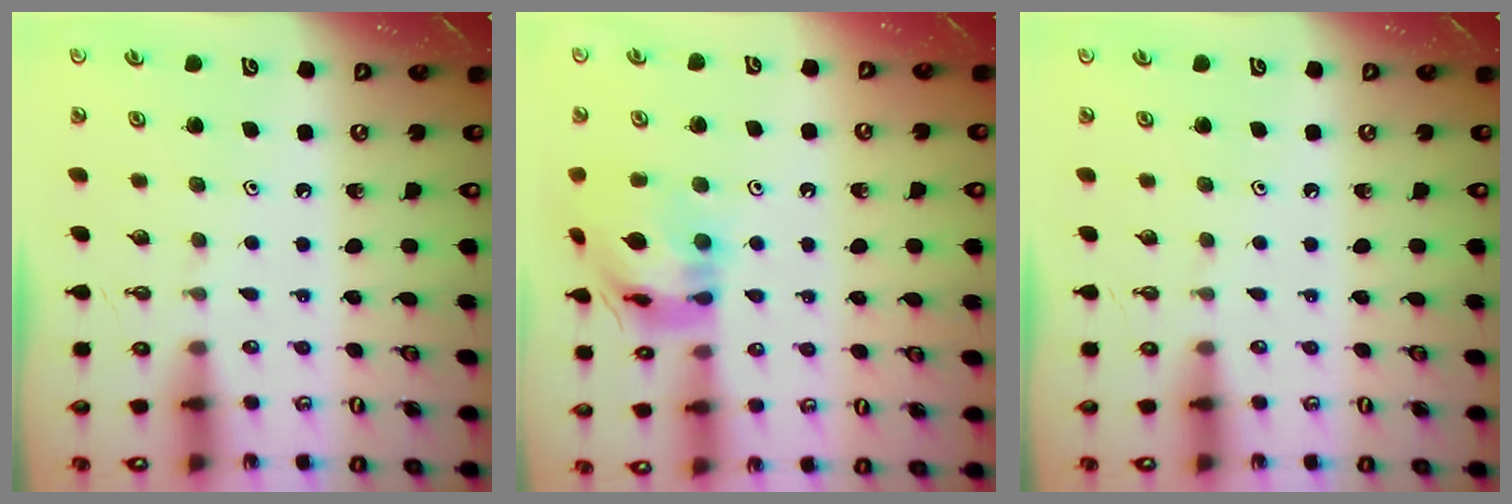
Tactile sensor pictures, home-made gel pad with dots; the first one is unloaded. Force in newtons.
{"total": 13.4, "press": 13.3, "slide": 1.5}
{"total": 0.0}